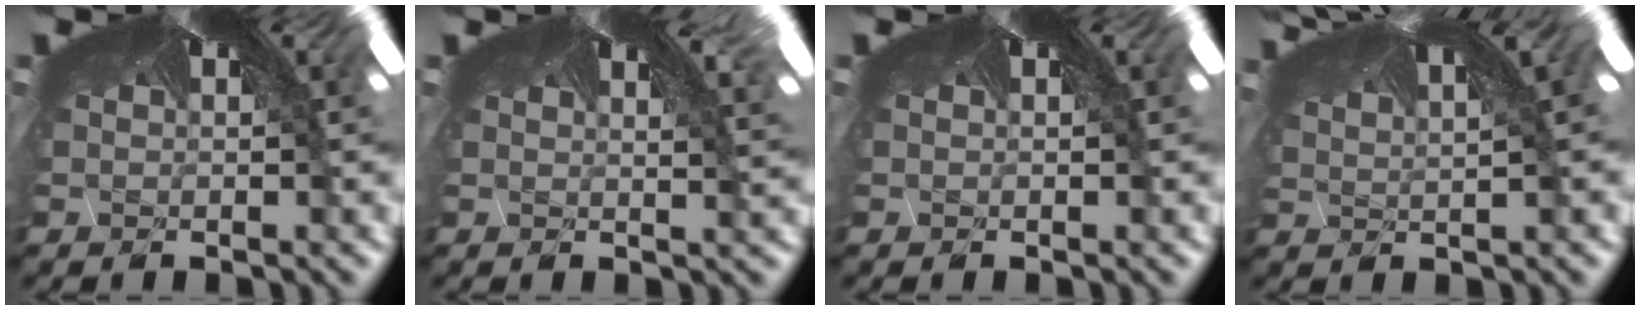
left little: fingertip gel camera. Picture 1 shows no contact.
{"total": 1.4, "force": [0.3, -0.8, -1.1], "torque": [0.002, 0.002, 0.003]}
{"total": 0.0}
{"total": 0.5, "force": [0.4, -0.3, 0.1], "torque": [-0.023, 0.003, 0.009]}